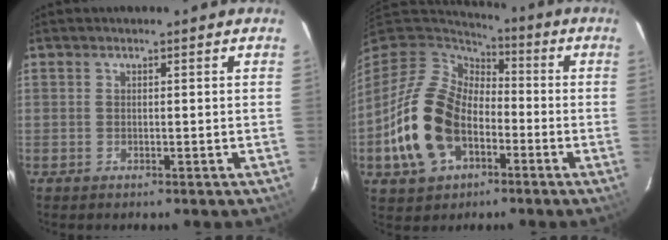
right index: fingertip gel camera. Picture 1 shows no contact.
{"total": 20.5, "force": [-5.7, 13.3, 14.4], "torque": [-0.338, -0.001, -0.088]}